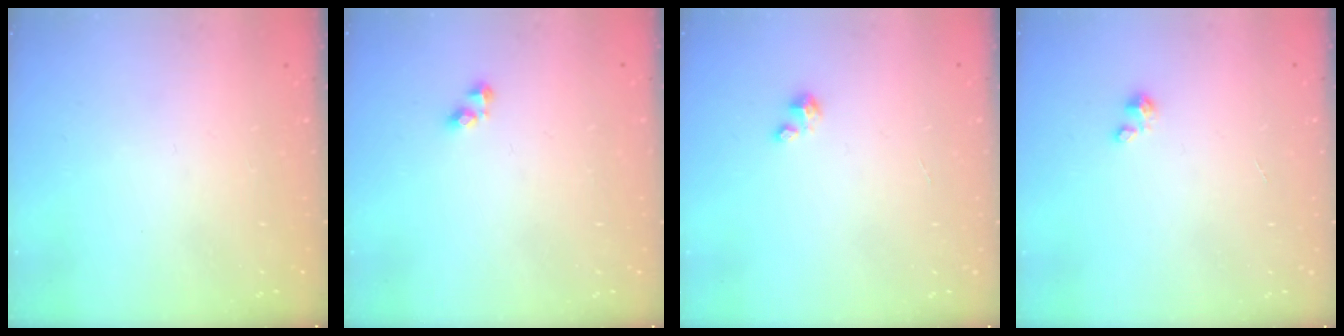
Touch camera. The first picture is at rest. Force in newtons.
{"total": 2.7, "press": 2.7, "slide": 0.4}
{"total": 0.6, "press": 0.6, "slide": 0.3}
{"total": 1.2, "press": 1.1, "slide": 0.1}